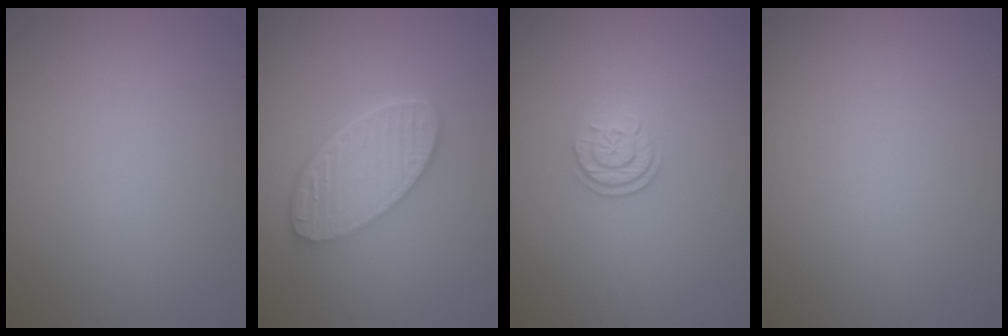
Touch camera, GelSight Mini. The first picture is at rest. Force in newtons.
{"total": 5.7, "press": 4.5, "slide": 3.5}
{"total": 2.1, "press": 1.7, "slide": 1.3}
{"total": 0.0}